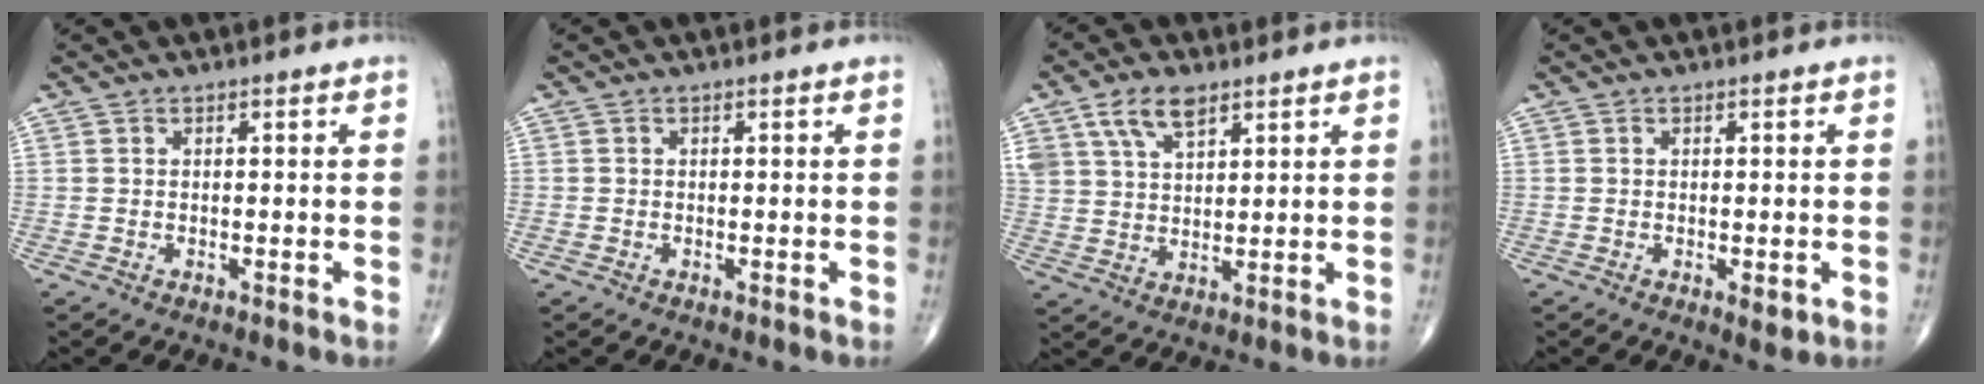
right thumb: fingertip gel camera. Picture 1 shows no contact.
{"total": 0.0}
{"total": 8.0, "force": [4.7, 4.1, 4.9], "torque": [-0.084, -0.014, 0.094]}
{"total": 2.0, "force": [-0.6, 0.8, 1.7], "torque": [-0.017, -0.004, -0.006]}